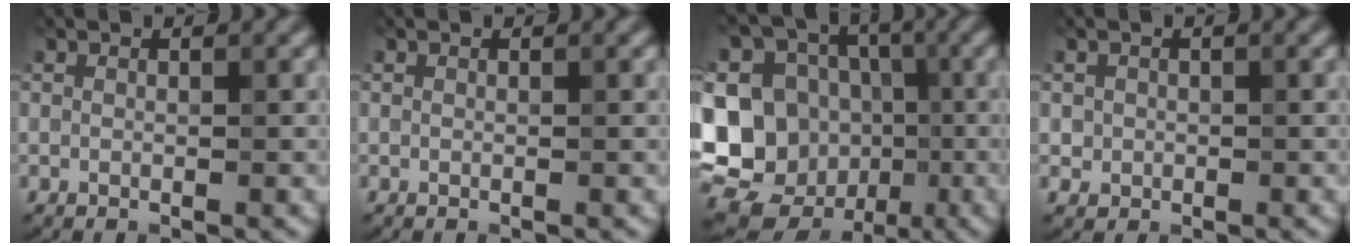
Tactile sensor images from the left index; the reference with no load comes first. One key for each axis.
{"total": 0.0}
{"total": 18.0, "fx": -2.8, "fy": 16.3, "fz": 7.3, "tx": -0.179, "ty": 0.012, "tz": -0.063}
{"total": 1.1, "fx": 0.0, "fy": 1.1, "fz": 0.1, "tx": 0.010, "ty": -0.004, "tz": 0.000}